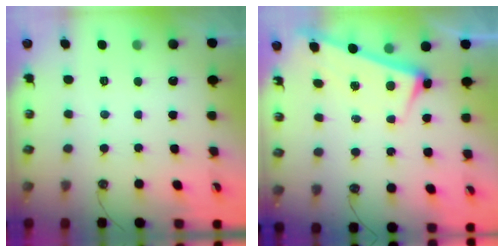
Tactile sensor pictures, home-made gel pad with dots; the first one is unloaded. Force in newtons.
{"total": 2.6, "press": 2.5, "slide": 0.6}